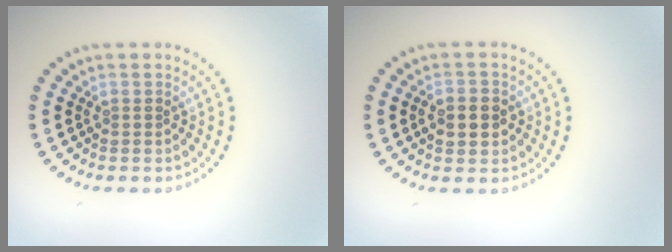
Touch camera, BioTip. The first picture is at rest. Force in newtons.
{"total": 2.8, "press": 2.8, "slide": 0.4}